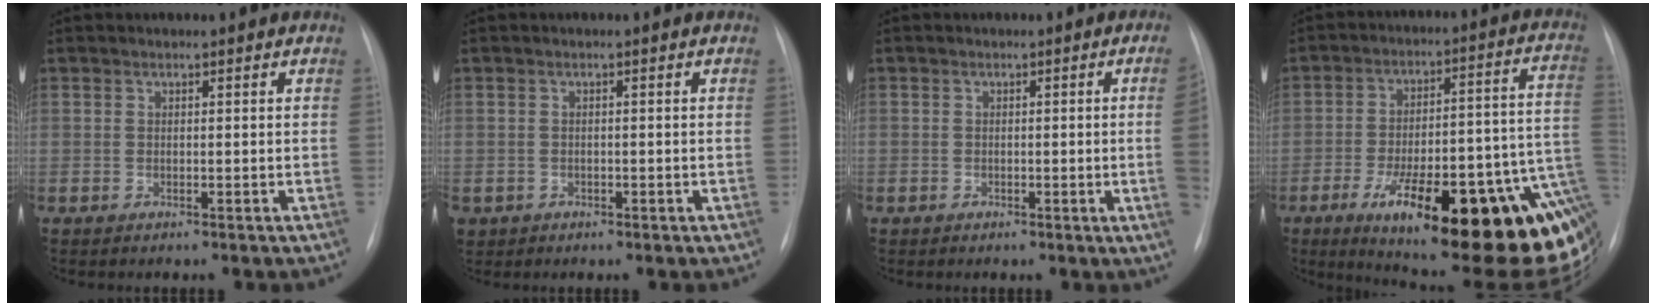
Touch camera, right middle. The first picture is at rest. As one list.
[{"total": 2.1, "force": [-0.8, 1.8, 0.5], "torque": [-0.012, 0.001, -0.006]}, {"total": 3.9, "force": [-0.4, -0.8, 3.8], "torque": [-0.049, -0.007, -0.004]}, {"total": 30.7, "force": [-13.9, 8.1, 26.1], "torque": [-0.234, 0.014, -0.190]}]